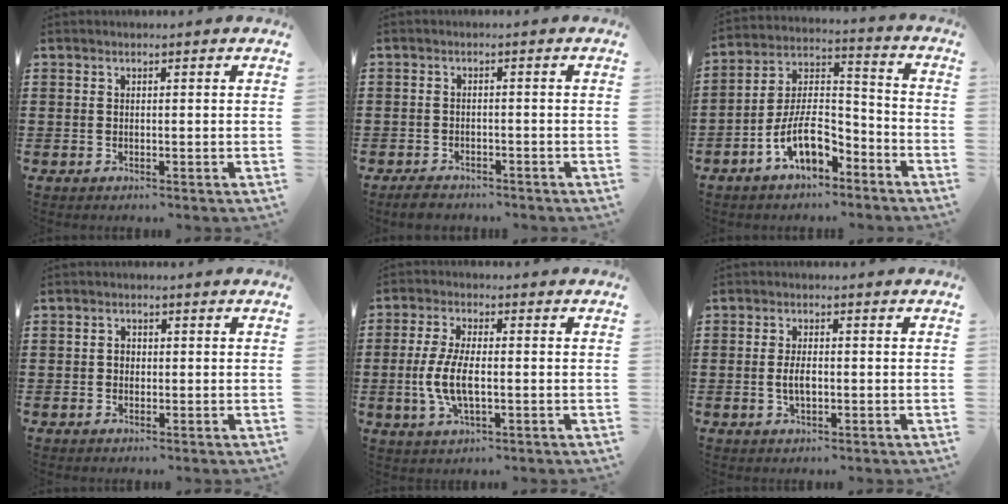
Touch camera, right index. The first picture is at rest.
{"total": 2.0, "force": [-1.9, 0.6, 0.3], "torque": [-0.009, 0.004, -0.040]}
{"total": 10.2, "force": [-6.3, 4.9, 6.4], "torque": [-0.135, 0.010, -0.119]}
{"total": 0.9, "force": [-0.1, 0.6, 0.6], "torque": [-0.013, 0.003, -0.002]}
{"total": 6.8, "force": [-1.0, 2.7, 6.2], "torque": [-0.143, -0.006, -0.028]}
{"total": 3.3, "force": [-0.4, 1.4, 2.9], "torque": [-0.062, 0.001, -0.010]}